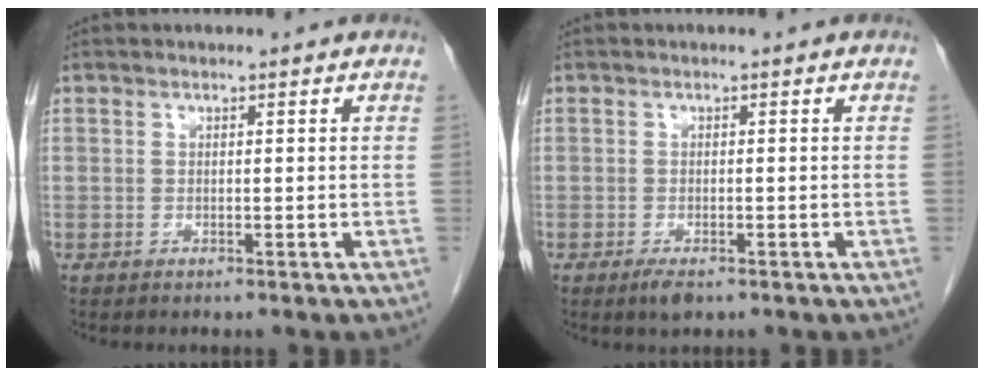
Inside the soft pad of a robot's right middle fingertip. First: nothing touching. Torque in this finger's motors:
{"motor_torque": [0.38, -0.09, 0.00, 0.00]}